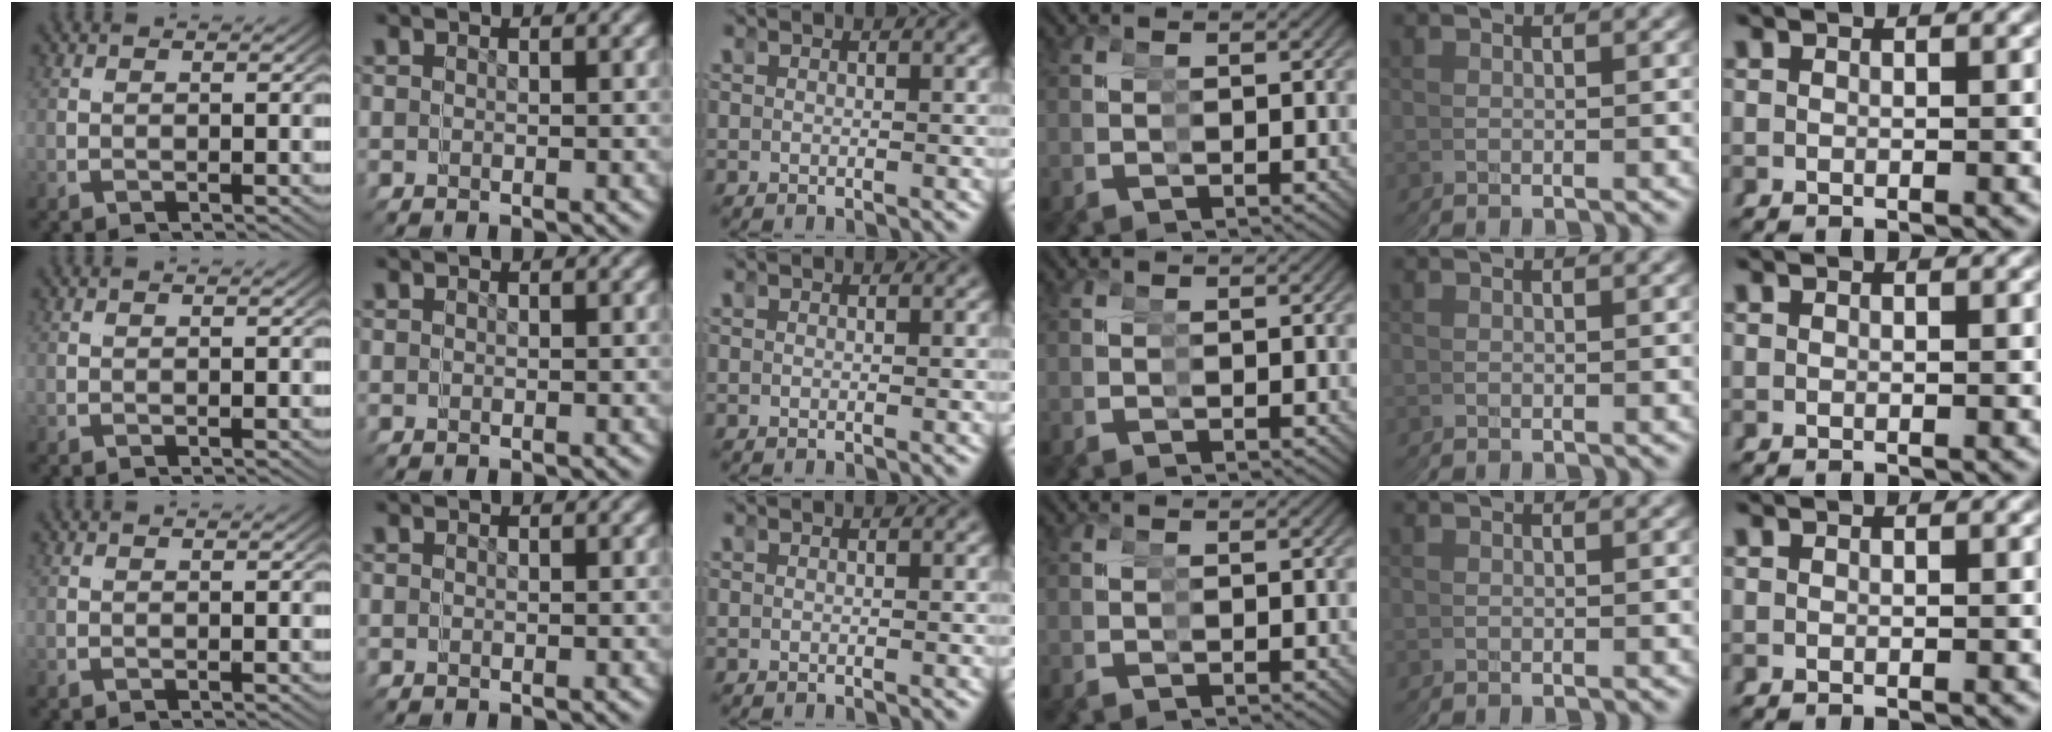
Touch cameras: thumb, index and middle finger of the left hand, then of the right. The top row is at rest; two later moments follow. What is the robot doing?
{"motion": "reach", "object": "toy banana"}